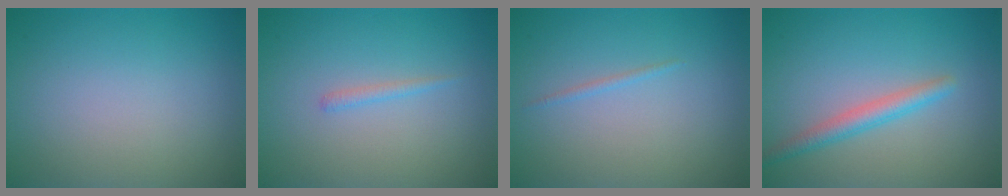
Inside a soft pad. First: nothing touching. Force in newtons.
{"total": 0.8, "press": 0.8, "slide": 0.1}
{"total": 0.6, "press": 0.6, "slide": 0.1}
{"total": 2.4, "press": 2.4, "slide": 0.1}